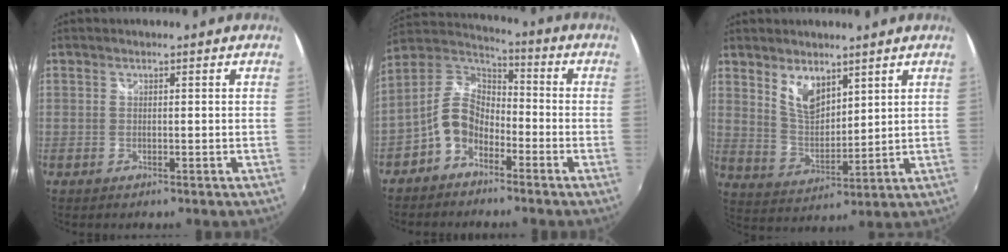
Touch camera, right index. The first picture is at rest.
{"total": 9.8, "force": [-5.2, 6.2, 5.5], "torque": [-0.120, 0.023, -0.107]}
{"total": 7.7, "force": [4.9, 3.7, 4.6], "torque": [-0.079, 0.000, 0.099]}